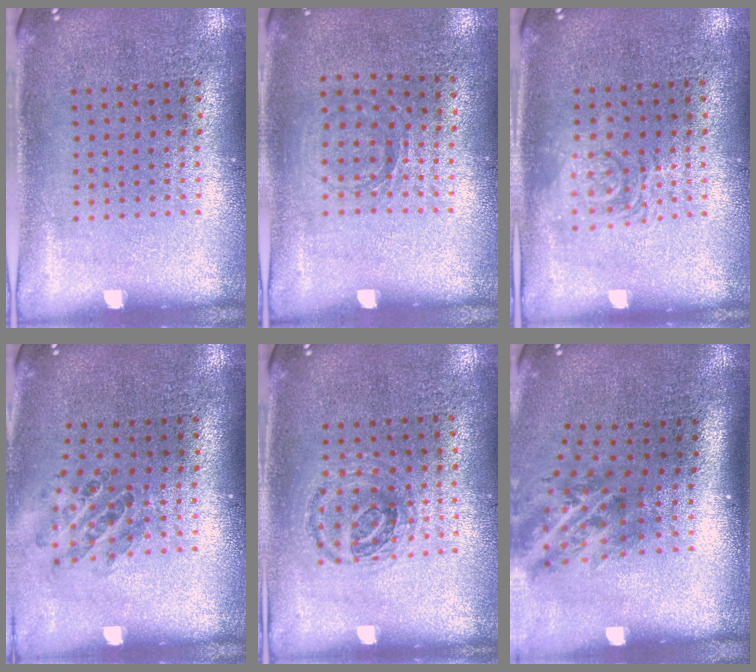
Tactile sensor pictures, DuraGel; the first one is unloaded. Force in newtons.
{"total": 0.8, "press": 0.7, "slide": 0.3}
{"total": 1.2, "press": 1.2, "slide": 0.2}
{"total": 0.9, "press": 0.9, "slide": 0.1}
{"total": 1.0, "press": 0.9, "slide": 0.1}
{"total": 2.0, "press": 1.2, "slide": 1.6}